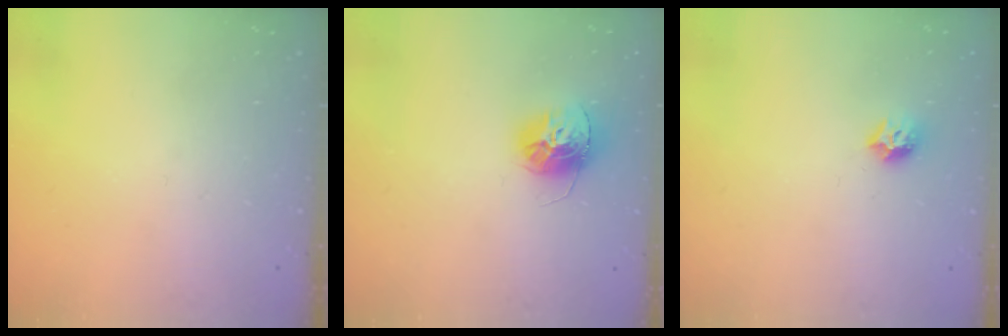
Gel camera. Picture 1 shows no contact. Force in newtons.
{"total": 13.0, "press": 12.9, "slide": 1.2}
{"total": 7.5, "press": 7.5, "slide": 0.6}